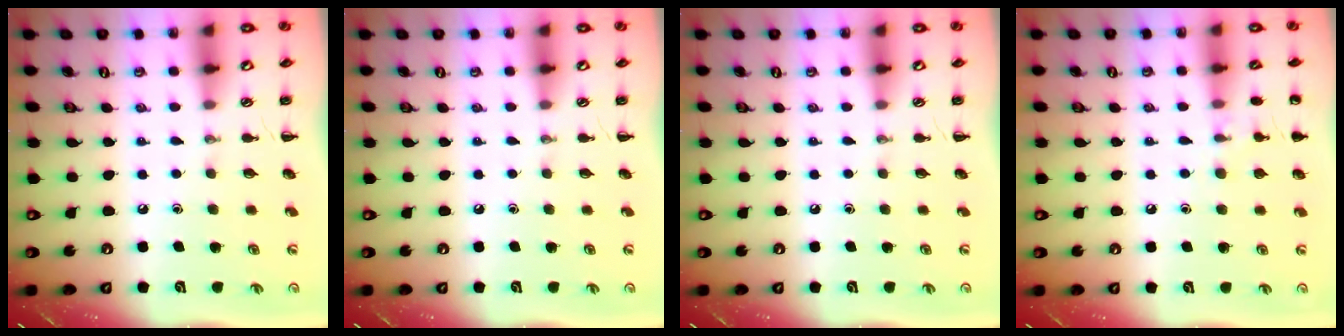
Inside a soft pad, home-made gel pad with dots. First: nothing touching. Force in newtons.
{"total": 0.0}
{"total": 0.0}
{"total": 6.6, "press": 6.3, "slide": 1.9}